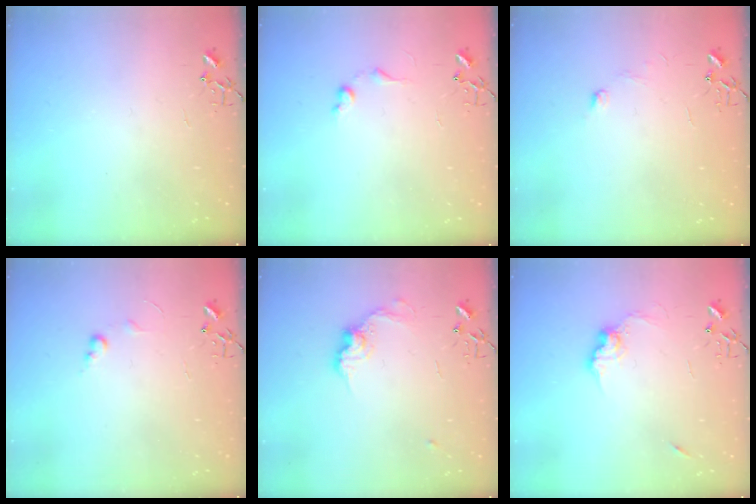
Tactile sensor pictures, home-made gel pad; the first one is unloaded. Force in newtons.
{"total": 6.4, "press": 6.3, "slide": 0.8}
{"total": 5.6, "press": 5.6, "slide": 0.7}
{"total": 5.8, "press": 5.8, "slide": 0.7}
{"total": 10.7, "press": 10.7, "slide": 0.5}
{"total": 9.6, "press": 9.6, "slide": 0.8}